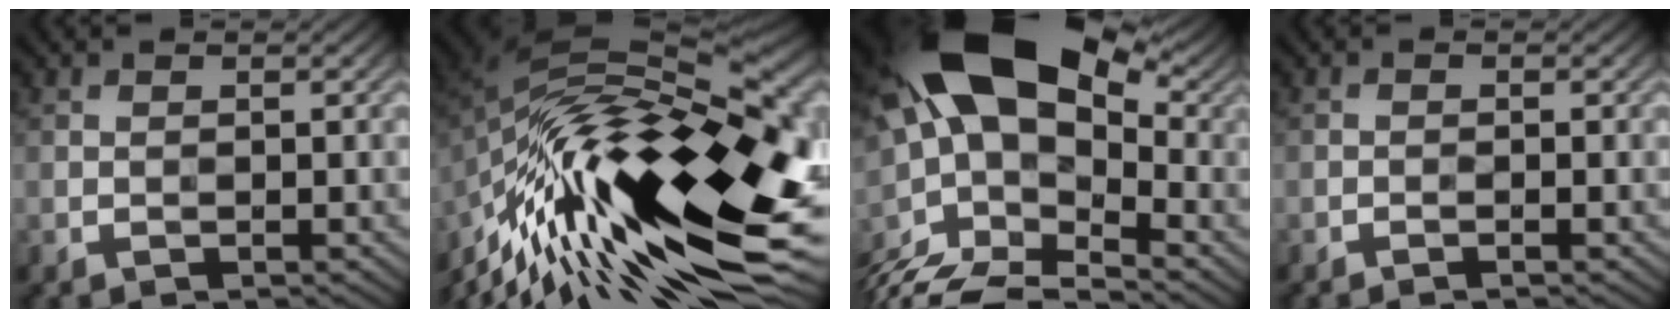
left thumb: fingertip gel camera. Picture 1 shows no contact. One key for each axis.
{"total": 19.1, "fx": -6.3, "fy": 8.6, "fz": 15.8, "tx": -0.299, "ty": -0.006, "tz": -0.118}
{"total": 18.8, "fx": 0.1, "fy": 10.5, "fz": 15.6, "tx": -0.288, "ty": -0.006, "tz": 0.017}
{"total": 0.7, "fx": -0.4, "fy": 0.0, "fz": 0.6, "tx": -0.005, "ty": 0.007, "tz": -0.013}